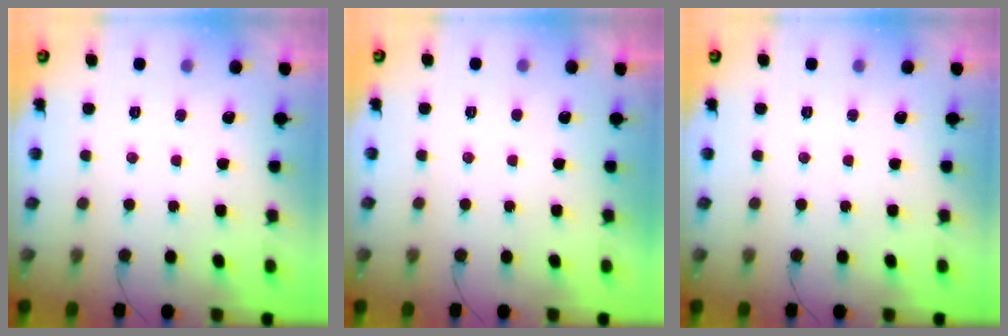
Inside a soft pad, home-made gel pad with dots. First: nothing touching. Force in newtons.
{"total": 2.3, "press": 2.2, "slide": 0.4}
{"total": 0.0}